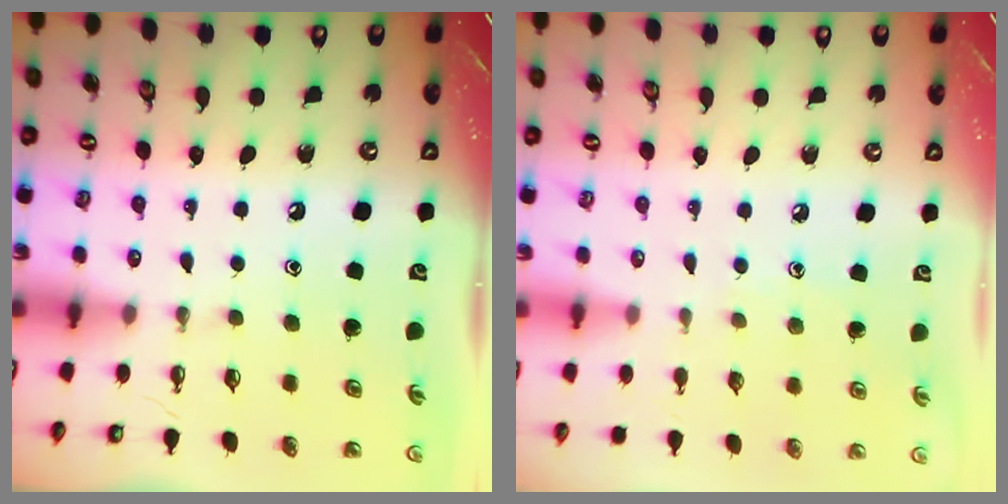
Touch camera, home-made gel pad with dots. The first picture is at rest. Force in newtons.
{"total": 3.5, "press": 3.5, "slide": 0.4}